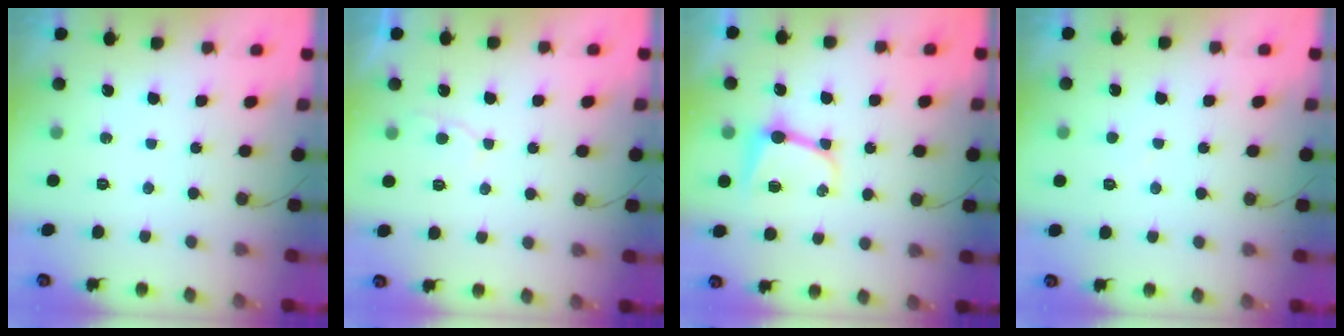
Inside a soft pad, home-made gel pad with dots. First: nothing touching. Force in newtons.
{"total": 4.1, "press": 4.1, "slide": 0.5}
{"total": 7.9, "press": 7.9, "slide": 0.7}
{"total": 1.6, "press": 1.6, "slide": 0.2}